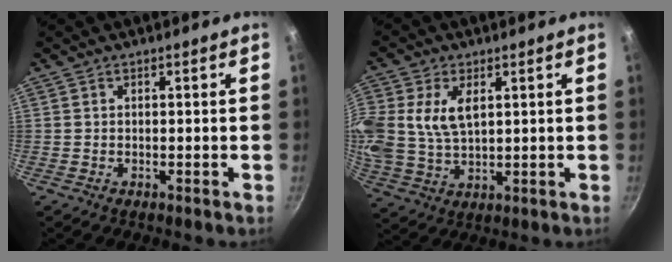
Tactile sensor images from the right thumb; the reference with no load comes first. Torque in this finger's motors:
{"motor_torque": [-0.40, 1.81, 0.49, -0.09, 0.25]}